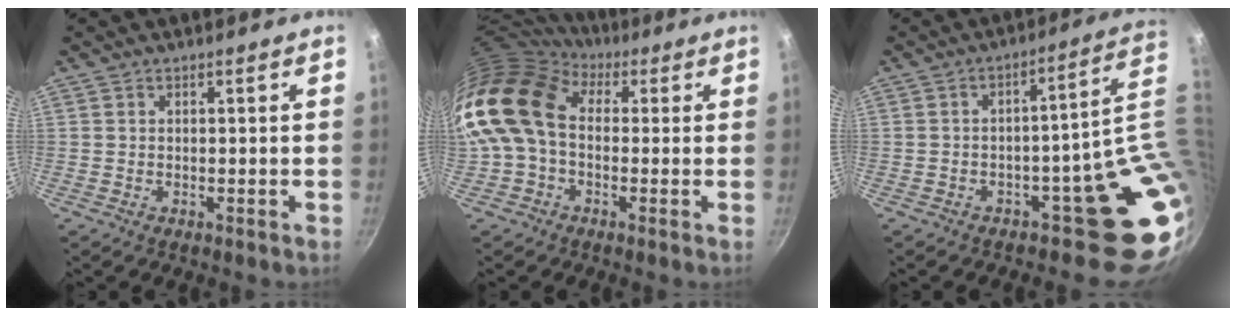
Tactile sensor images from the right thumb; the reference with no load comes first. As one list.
[{"total": 15.7, "force": [0.9, 11.6, 10.5], "torque": [-0.197, 0.030, -0.003]}, {"total": 10.0, "force": [1.0, 3.9, 9.1], "torque": [-0.055, 0.005, 0.023]}]